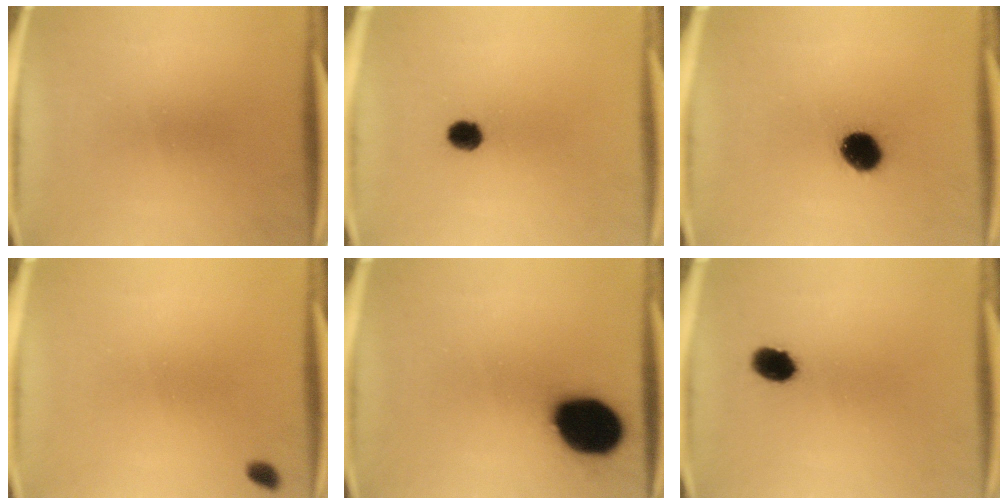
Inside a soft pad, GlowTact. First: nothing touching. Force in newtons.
{"total": 4.0}
{"total": 6.3}
{"total": 1.2}
{"total": 18.7}
{"total": 5.0}